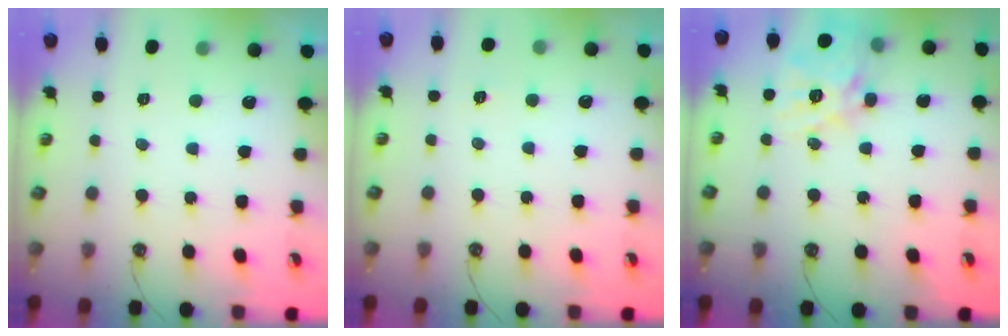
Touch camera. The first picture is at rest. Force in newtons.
{"total": 3.3, "press": 3.3, "slide": 0.4}
{"total": 15.9, "press": 15.9, "slide": 1.4}